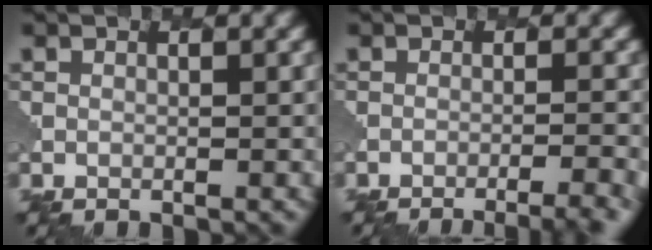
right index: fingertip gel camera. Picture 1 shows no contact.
{"total": 5.8, "force": [-4.3, 1.7, 3.5], "torque": [-0.028, 0.005, -0.044]}